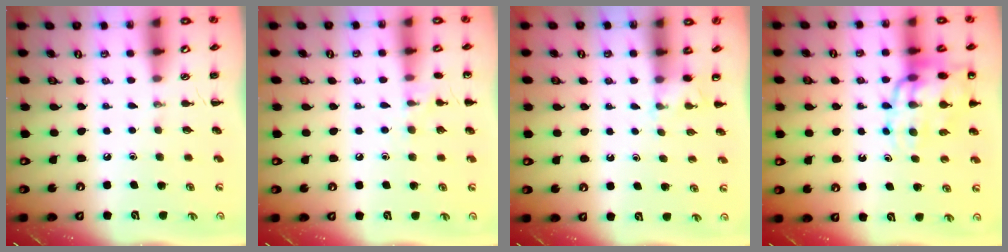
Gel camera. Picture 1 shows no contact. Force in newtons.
{"total": 7.4, "press": 7.2, "slide": 1.6}
{"total": 2.6, "press": 2.4, "slide": 1.0}
{"total": 16.7, "press": 16.3, "slide": 3.7}